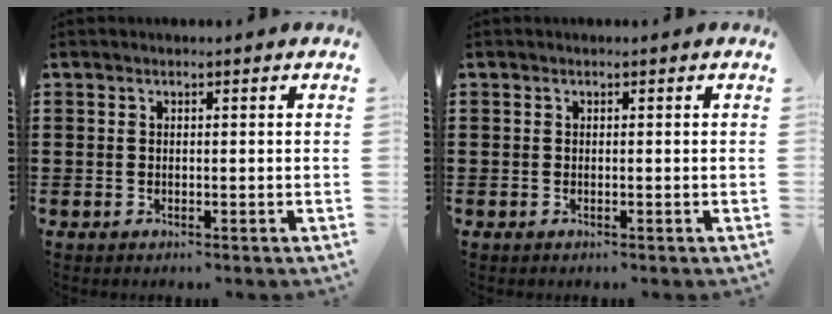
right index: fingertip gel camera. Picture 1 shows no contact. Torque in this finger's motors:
{"motor_torque": [0.00, 0.00, 0.00, 0.00]}